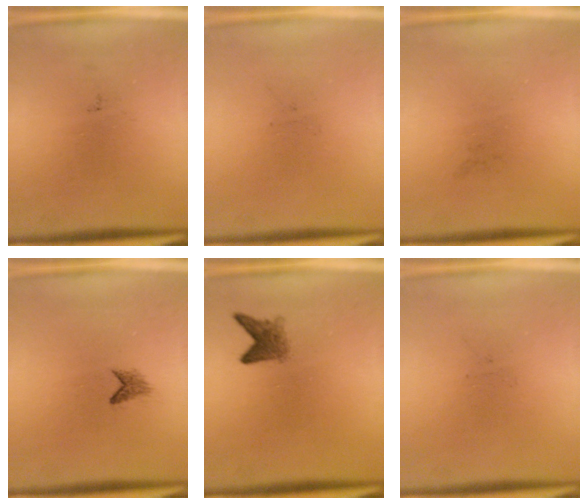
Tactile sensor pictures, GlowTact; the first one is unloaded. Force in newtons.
{"total": 0.0}
{"total": 0.0}
{"total": 1.2}
{"total": 2.6}
{"total": 0.0}